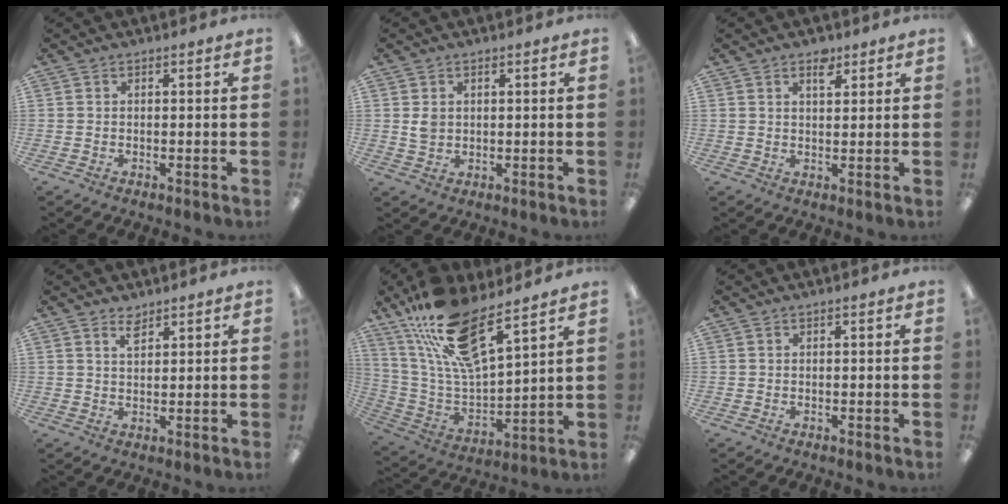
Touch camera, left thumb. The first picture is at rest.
{"total": 3.1, "force": [1.0, 2.4, 1.6], "torque": [-0.025, 0.000, 0.016]}
{"total": 3.6, "force": [2.5, 1.7, 2.0], "torque": [-0.013, -0.012, 0.037]}
{"total": 2.9, "force": [2.3, 1.2, 1.3], "torque": [-0.023, -0.003, 0.041]}
{"total": 19.5, "force": [14.0, 5.8, 12.3], "torque": [-0.244, -0.077, 0.248]}
{"total": 0.0}